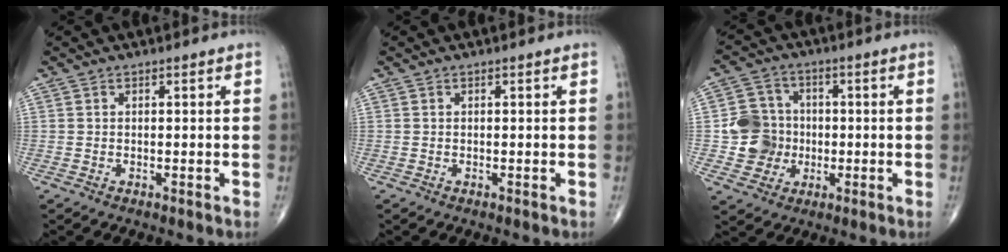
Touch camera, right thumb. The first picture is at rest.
{"total": 0.0}
{"total": 8.7, "force": [-0.9, 8.2, 2.6], "torque": [-0.013, 0.013, -0.017]}